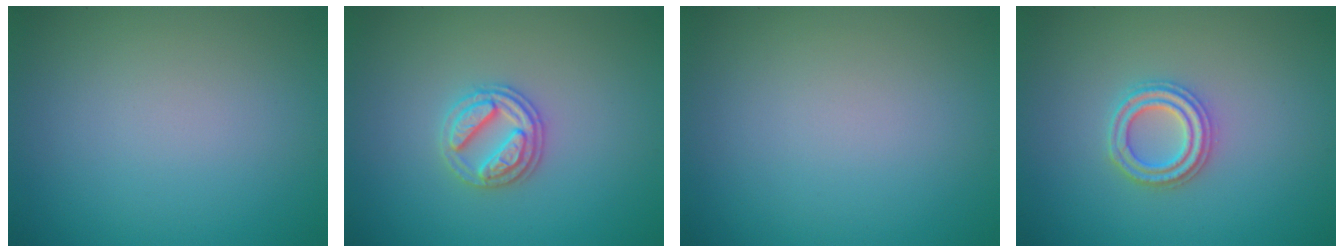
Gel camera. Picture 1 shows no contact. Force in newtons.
{"total": 2.9, "press": 2.8, "slide": 0.9}
{"total": 0.0}
{"total": 2.7, "press": 2.6, "slide": 0.7}